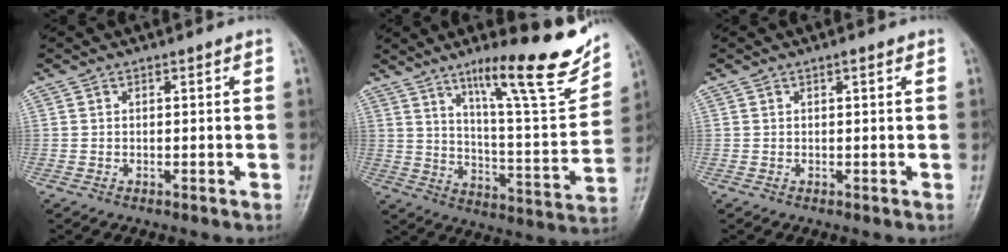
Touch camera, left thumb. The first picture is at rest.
{"total": 20.5, "force": [12.9, 3.9, 15.5], "torque": [-0.193, -0.062, 0.201]}
{"total": 0.9, "force": [0.4, 0.2, 0.7], "torque": [-0.012, 0.001, 0.004]}